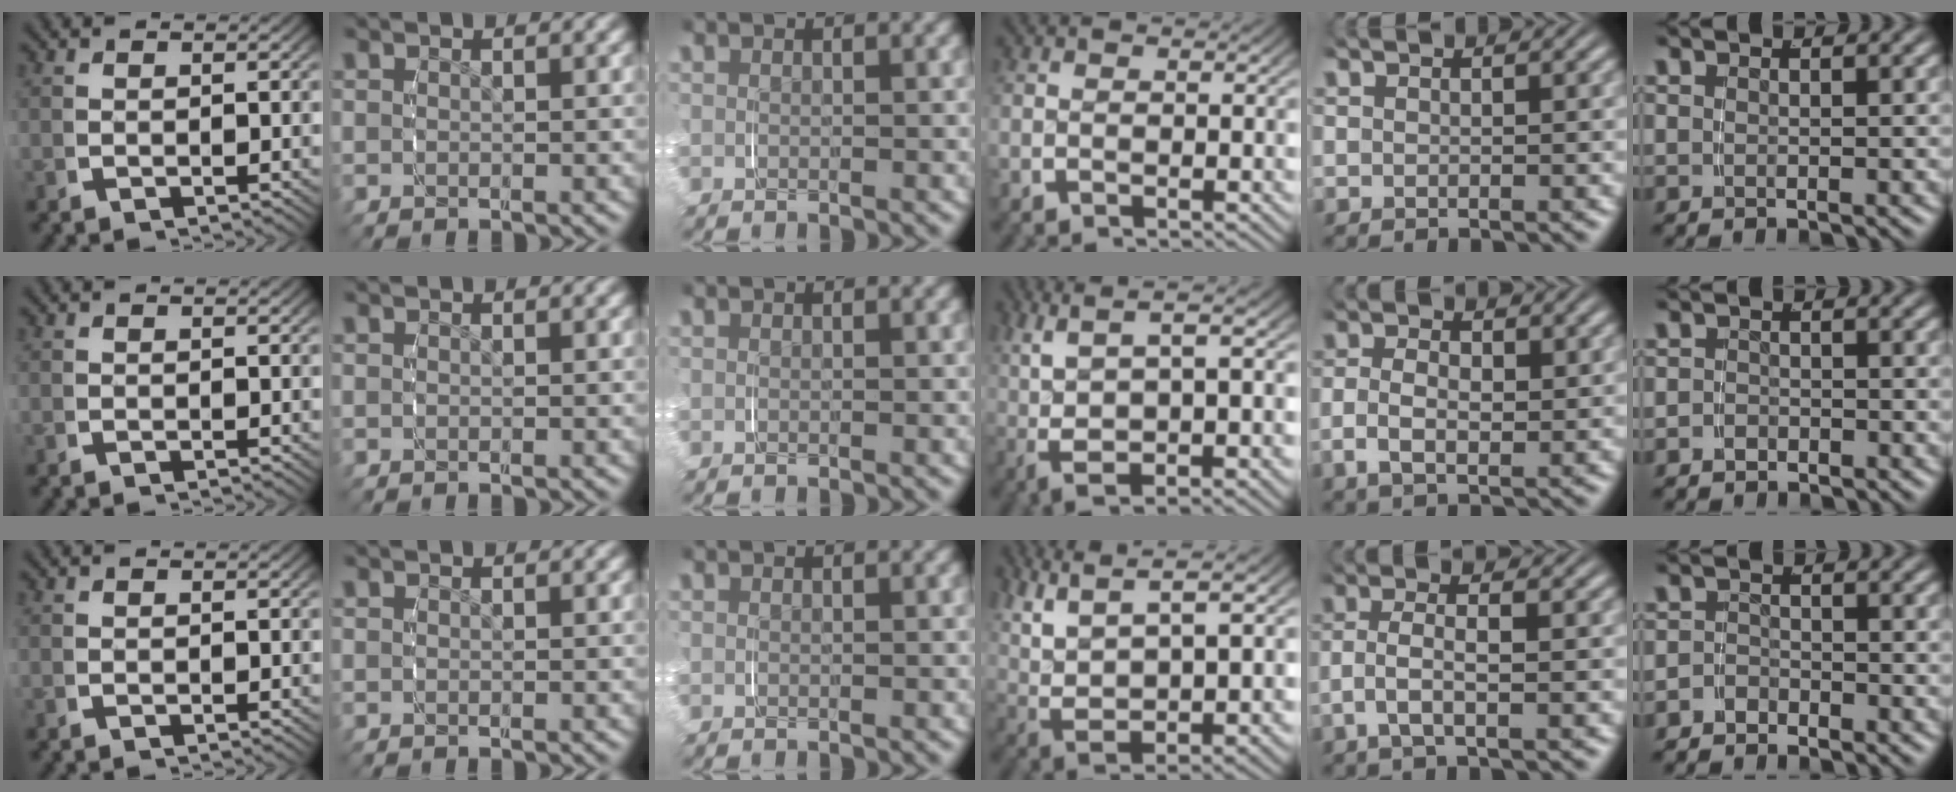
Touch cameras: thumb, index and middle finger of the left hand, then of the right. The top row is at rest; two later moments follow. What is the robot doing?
{"motion": "grasp_and_lifting", "object": "jacket"}